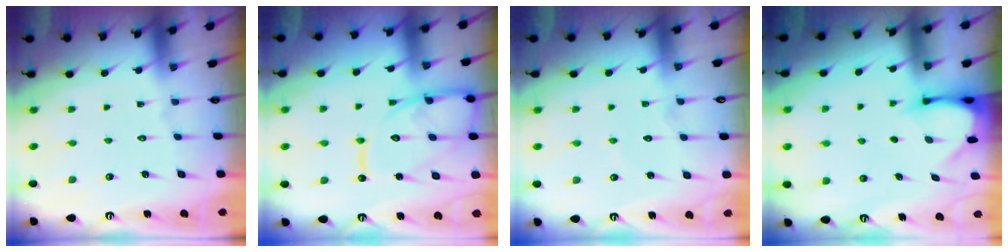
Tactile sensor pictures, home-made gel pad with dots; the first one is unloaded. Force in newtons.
{"total": 17.0, "press": 16.9, "slide": 1.7}
{"total": 4.7, "press": 4.7, "slide": 0.3}
{"total": 3.7, "press": 3.6, "slide": 0.2}